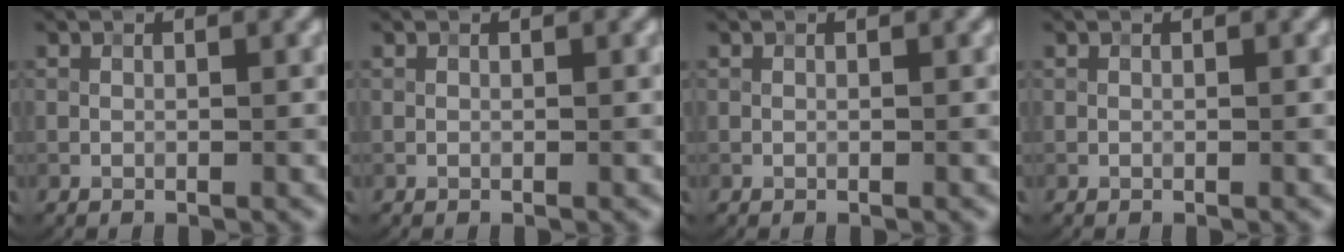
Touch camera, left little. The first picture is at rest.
{"total": 0.0}
{"total": 0.0}
{"total": 0.0}